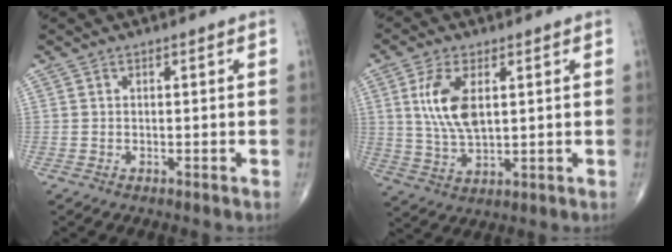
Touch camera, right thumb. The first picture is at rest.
{"total": 9.5, "force": [2.4, 4.6, 8.0], "torque": [-0.160, -0.016, 0.049]}